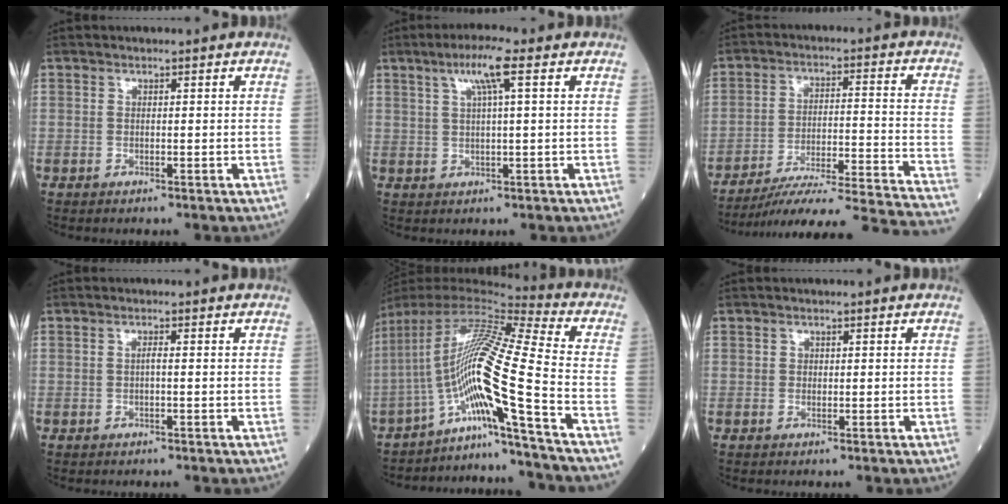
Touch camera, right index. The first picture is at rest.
{"total": 5.3, "force": [2.3, -0.2, 4.8], "torque": [-0.089, 0.010, 0.040]}
{"total": 24.7, "force": [-22.8, -1.9, 9.5], "torque": [-0.088, -0.032, -0.321]}
{"total": 0.8, "force": [-0.1, 0.0, 0.8], "torque": [-0.015, 0.001, -0.002]}
{"total": 16.3, "force": [-8.2, -3.1, 13.8], "torque": [-0.250, 0.020, -0.148]}
{"total": 0.5, "force": [0.0, 0.5, 0.2], "torque": [0.001, 0.002, -0.002]}